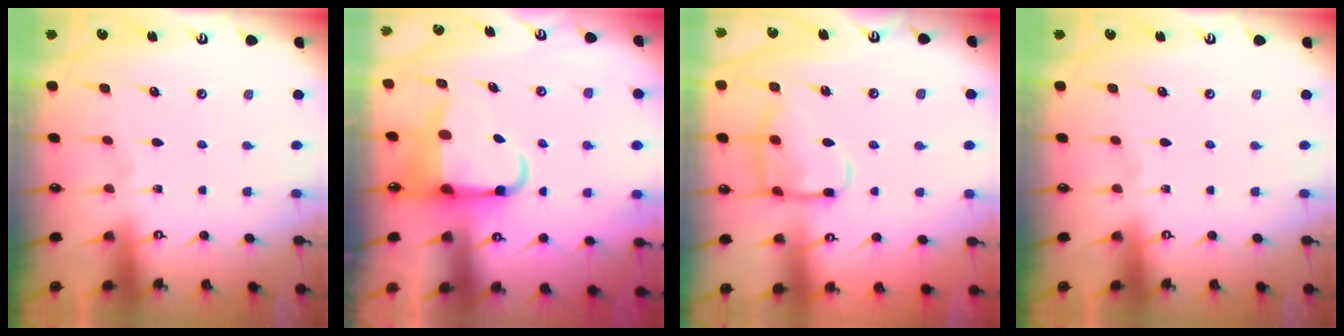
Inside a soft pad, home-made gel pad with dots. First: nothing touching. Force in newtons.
{"total": 6.1, "press": 5.9, "slide": 1.7}
{"total": 12.9, "press": 12.9, "slide": 1.0}
{"total": 0.0}